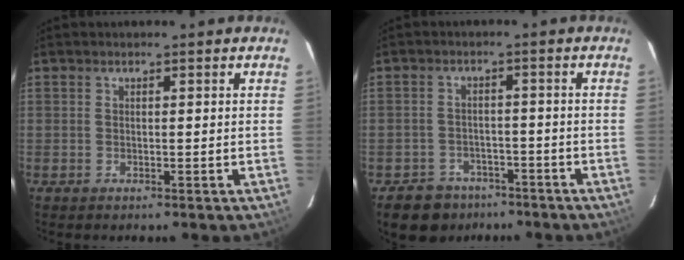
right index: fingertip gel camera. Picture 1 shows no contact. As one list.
[{"total": 8.5, "force": [-6.0, 5.8, 1.8], "torque": [-0.060, 0.019, -0.077]}]